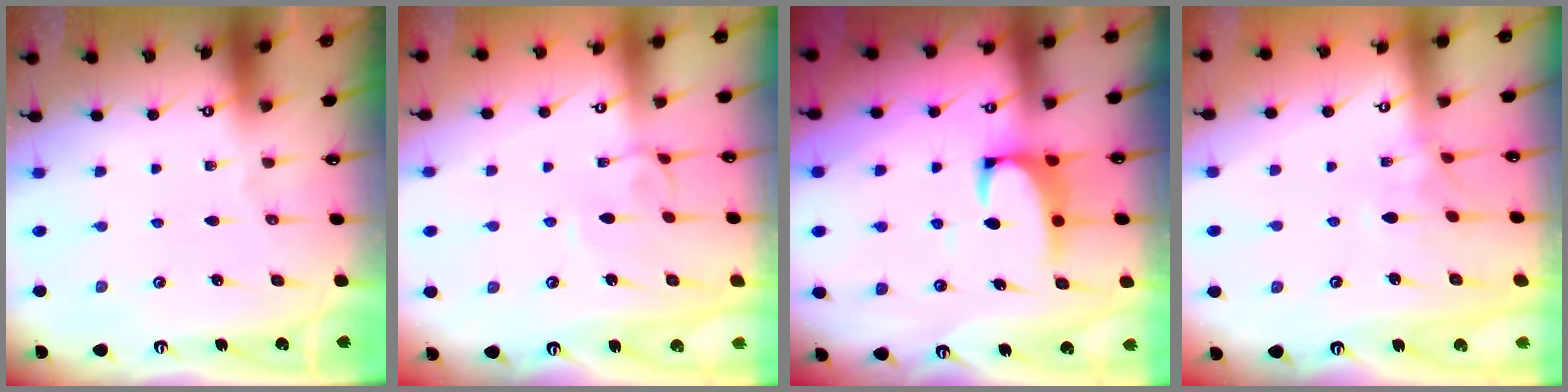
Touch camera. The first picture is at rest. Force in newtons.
{"total": 4.1, "press": 4.1, "slide": 0.1}
{"total": 2.1, "press": 1.9, "slide": 0.9}
{"total": 2.8, "press": 2.7, "slide": 0.8}